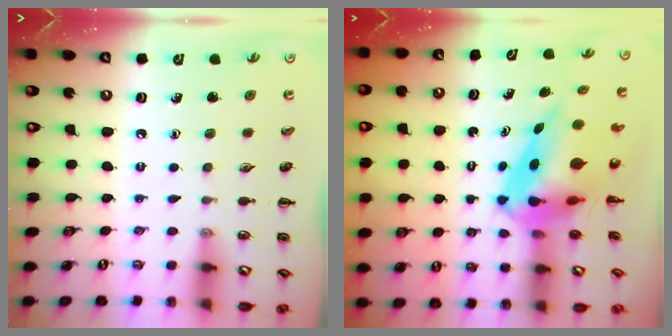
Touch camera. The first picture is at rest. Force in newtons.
{"total": 8.9, "press": 8.6, "slide": 2.5}